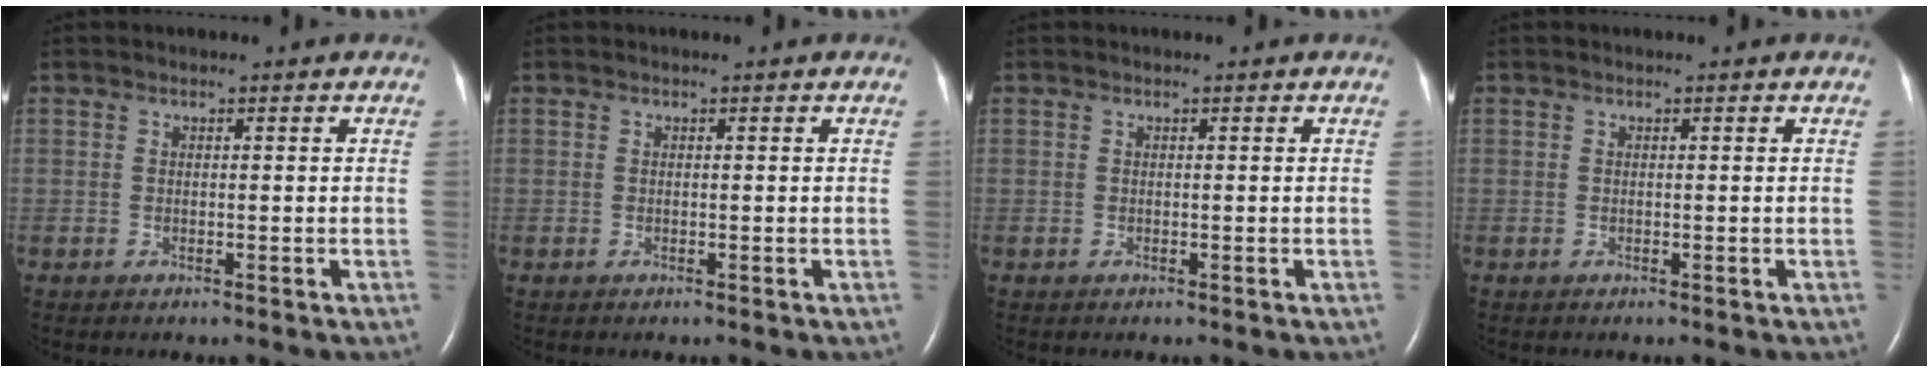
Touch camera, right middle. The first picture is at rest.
{"total": 0.0}
{"total": 0.0}
{"total": 0.0}